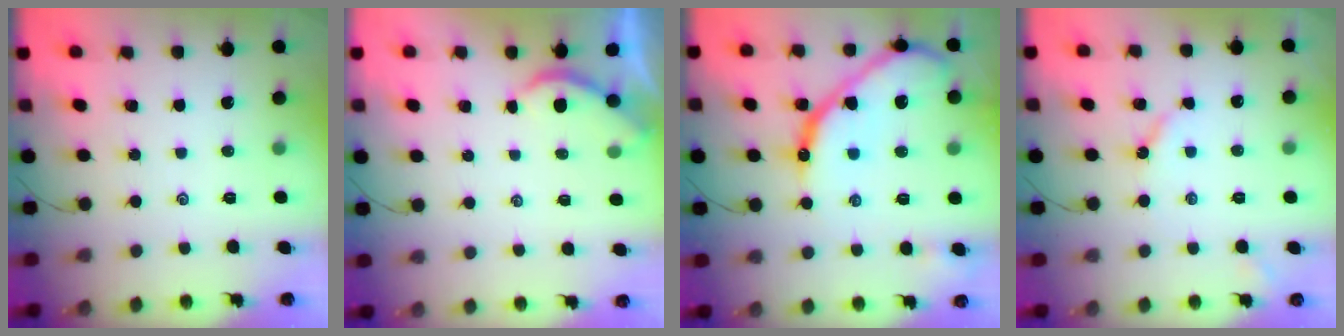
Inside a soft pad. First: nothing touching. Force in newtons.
{"total": 2.0, "press": 2.0, "slide": 0.1}
{"total": 19.2, "press": 19.1, "slide": 1.7}
{"total": 4.0, "press": 3.9, "slide": 0.5}